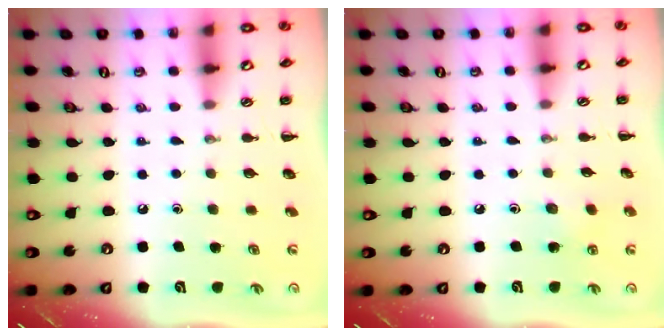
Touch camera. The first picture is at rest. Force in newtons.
{"total": 6.1, "press": 5.9, "slide": 1.8}